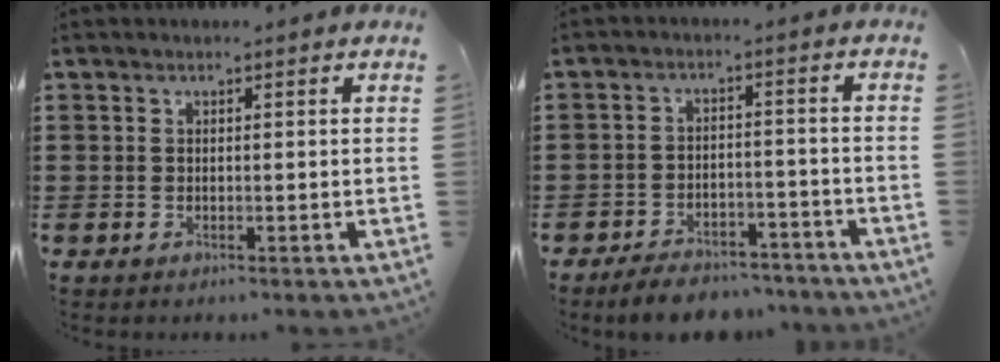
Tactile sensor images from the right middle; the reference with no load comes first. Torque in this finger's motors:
{"motor_torque": [0.39, -0.33, 0.30, 0.13]}